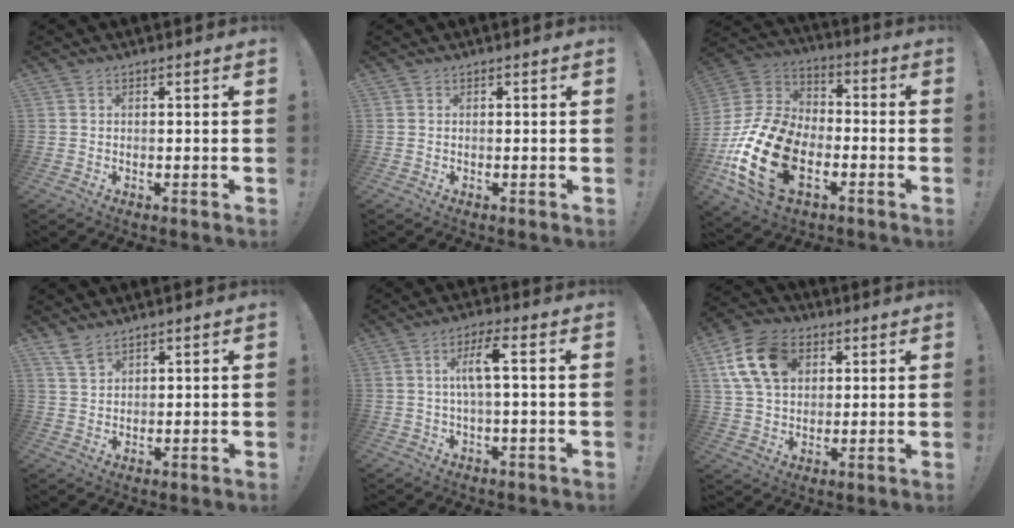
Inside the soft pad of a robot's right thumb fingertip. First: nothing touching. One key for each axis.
{"total": 0.0}
{"total": 24.5, "fx": -8.5, "fy": 15.1, "fz": 17.3, "tx": -0.345, "ty": 0.055, "tz": -0.133}
{"total": 4.4, "fx": 3.4, "fy": 1.4, "fz": 2.3, "tx": -0.051, "ty": -0.015, "tz": 0.065}
{"total": 7.0, "fx": 0.8, "fy": 0.9, "fz": 6.9, "tx": -0.130, "ty": 0.005, "tz": 0.010}
{"total": 15.4, "fx": 5.6, "fy": 11.0, "fz": 9.2, "tx": -0.164, "ty": -0.011, "tz": 0.112}